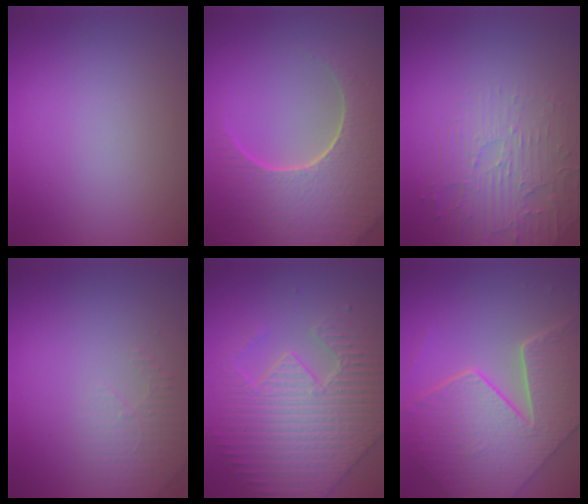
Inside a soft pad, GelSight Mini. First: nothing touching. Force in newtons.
{"total": 9.3, "press": 6.6, "slide": 6.5}
{"total": 2.6, "press": 2.1, "slide": 1.5}
{"total": 1.9, "press": 1.8, "slide": 0.6}
{"total": 5.6, "press": 5.2, "slide": 2.2}
{"total": 9.3, "press": 6.7, "slide": 6.4}